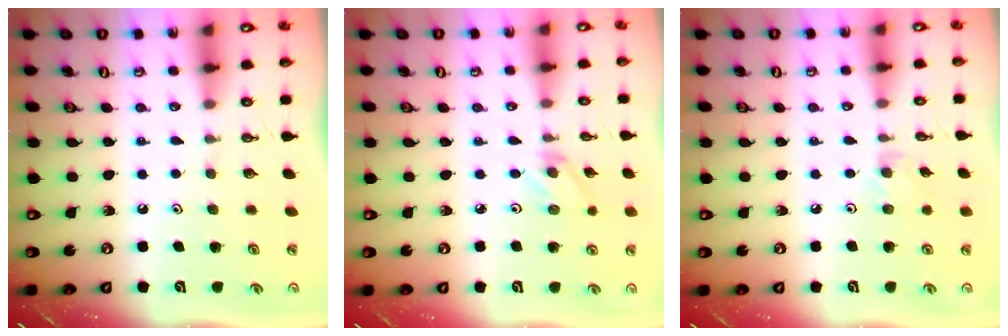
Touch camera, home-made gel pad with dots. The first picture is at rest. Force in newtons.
{"total": 3.1, "press": 3.1, "slide": 0.4}
{"total": 2.6, "press": 2.6, "slide": 0.4}